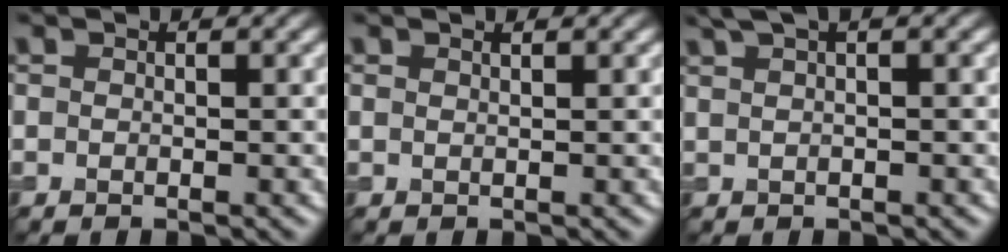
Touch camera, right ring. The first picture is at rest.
{"total": 0.7, "force": [0.5, 0.1, 0.4], "torque": [-0.006, 0.000, 0.007]}
{"total": 4.3, "force": [2.6, 1.6, 3.0], "torque": [-0.036, 0.019, 0.026]}